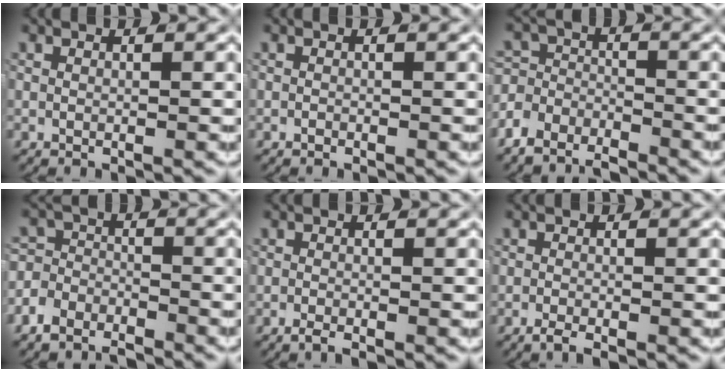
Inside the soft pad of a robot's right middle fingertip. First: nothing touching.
{"total": 0.0}
{"total": 4.9, "force": [-3.3, 3.4, 1.4], "torque": [-0.022, -0.014, -0.066]}
{"total": 4.4, "force": [-3.1, 2.9, 0.9], "torque": [-0.010, -0.012, -0.060]}
{"total": 1.7, "force": [-1.5, 0.4, 0.7], "torque": [-0.012, -0.003, -0.026]}
{"total": 2.1, "force": [-1.8, 0.5, 0.9], "torque": [-0.015, -0.003, -0.032]}